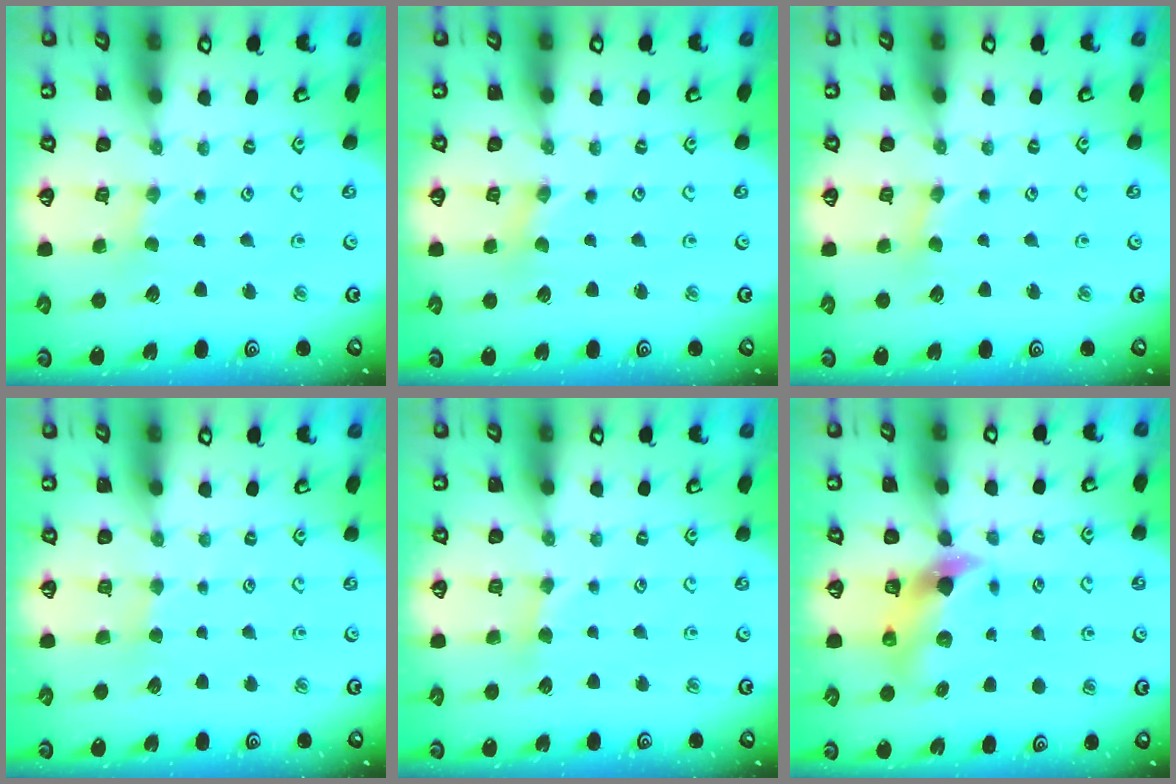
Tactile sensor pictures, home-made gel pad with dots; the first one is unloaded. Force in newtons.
{"total": 0.0}
{"total": 1.6, "press": 1.6, "slide": 0.4}
{"total": 1.9, "press": 1.9, "slide": 0.3}
{"total": 2.9, "press": 2.9, "slide": 0.4}
{"total": 7.3, "press": 7.2, "slide": 1.3}